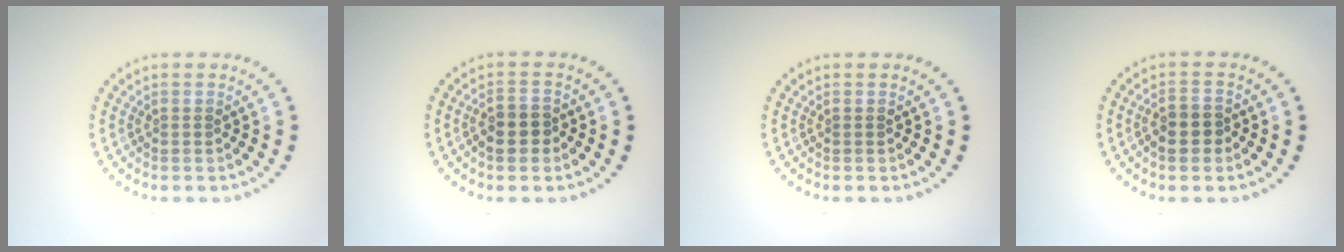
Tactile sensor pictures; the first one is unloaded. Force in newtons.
{"total": 2.6, "press": 2.4, "slide": 1.0}
{"total": 0.0}
{"total": 2.6, "press": 2.4, "slide": 1.0}